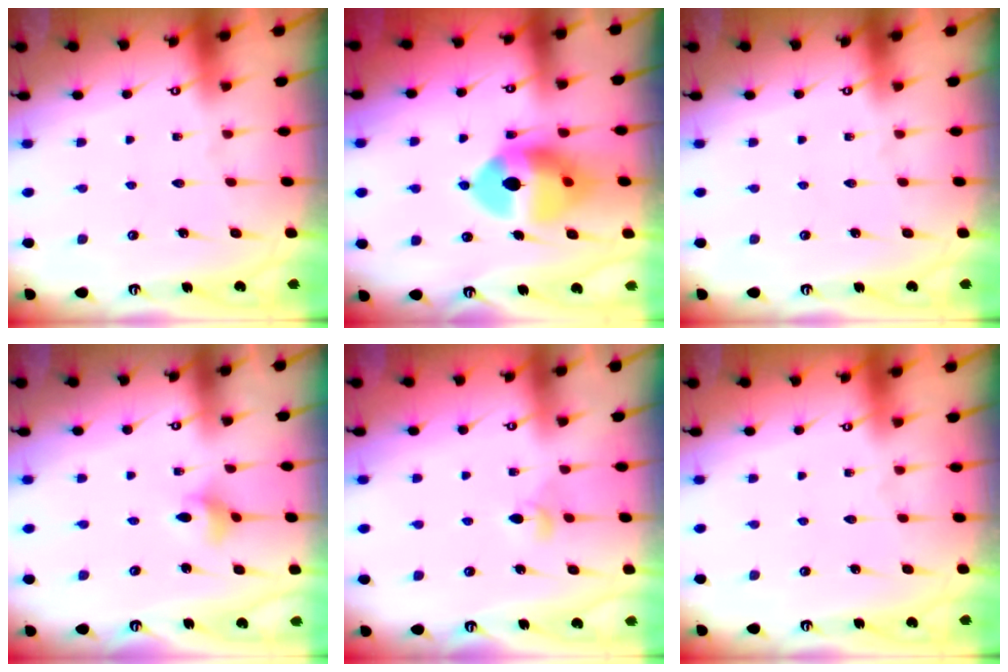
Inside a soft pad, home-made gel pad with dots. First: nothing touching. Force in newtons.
{"total": 13.2, "press": 13.1, "slide": 1.8}
{"total": 0.0}
{"total": 3.2, "press": 3.2, "slide": 0.4}
{"total": 3.3, "press": 3.2, "slide": 0.8}
{"total": 0.0}